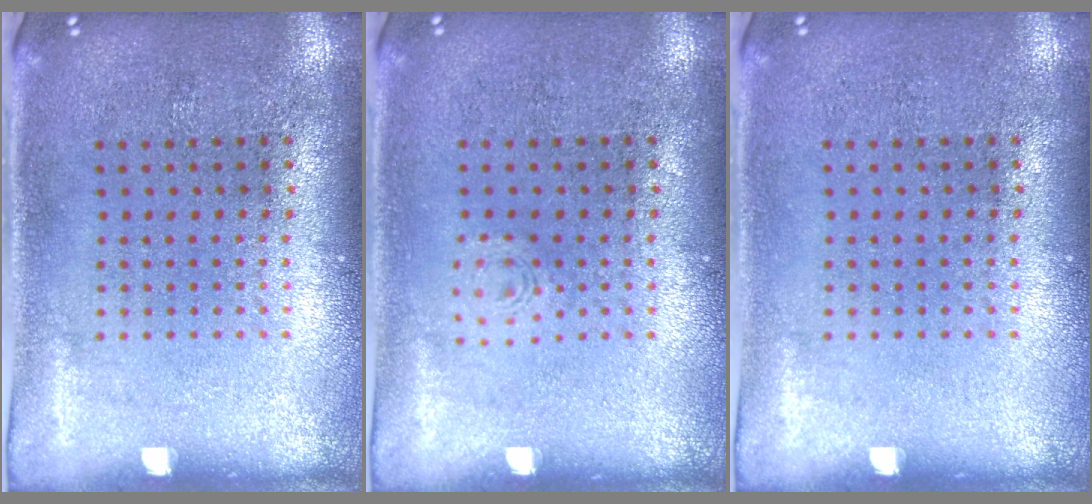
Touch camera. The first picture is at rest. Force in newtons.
{"total": 0.7, "press": 0.7, "slide": 0.2}
{"total": 0.0}